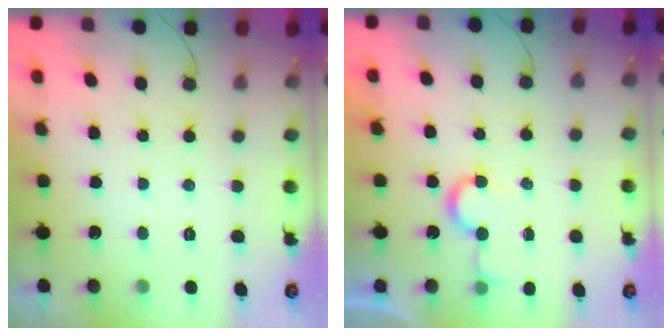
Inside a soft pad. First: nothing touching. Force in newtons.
{"total": 4.6, "press": 4.0, "slide": 2.3}